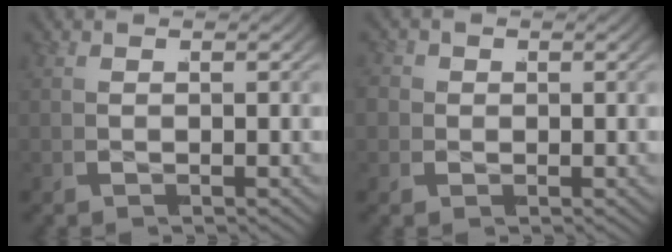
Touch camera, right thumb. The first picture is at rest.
{"total": 3.2, "force": [0.1, 2.9, 1.2], "torque": [-0.031, -0.010, 0.000]}